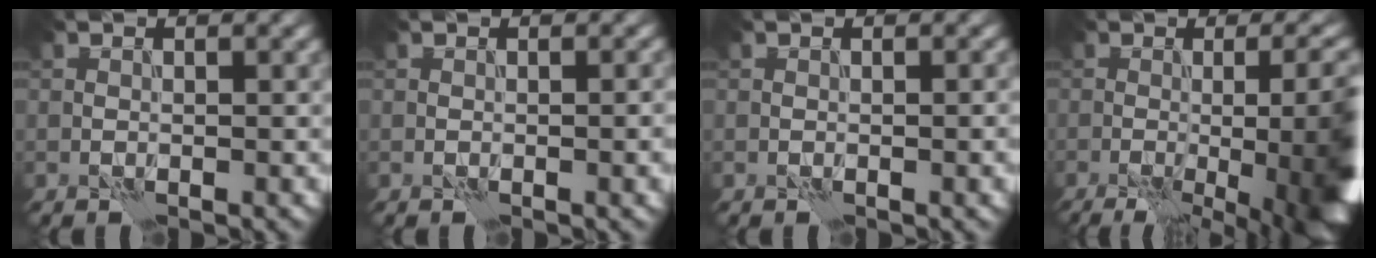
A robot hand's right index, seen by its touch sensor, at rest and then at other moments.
{"total": 1.3, "force": [-0.2, 0.1, 1.3], "torque": [-0.018, -0.003, -0.002]}
{"total": 0.9, "force": [-0.2, 0.0, 0.9], "torque": [-0.012, -0.002, -0.001]}
{"total": 16.0, "force": [-3.0, 6.2, 14.5], "torque": [-0.126, -0.016, -0.018]}